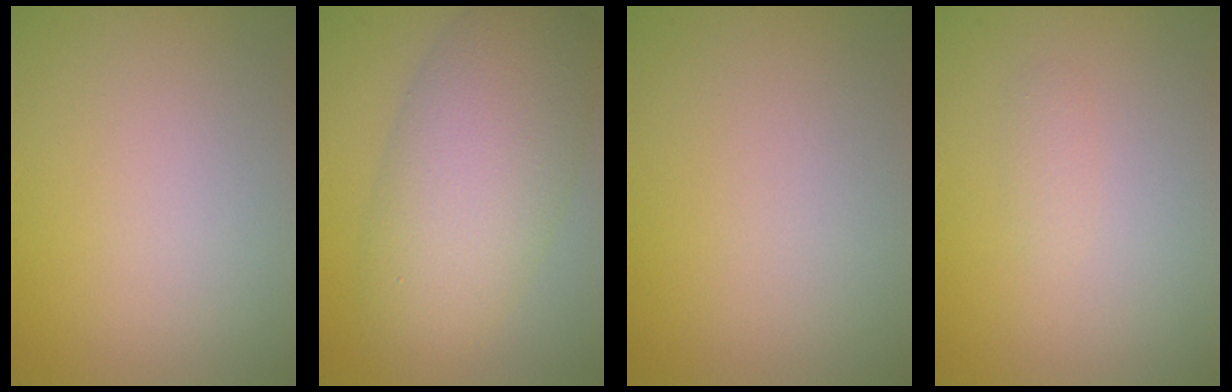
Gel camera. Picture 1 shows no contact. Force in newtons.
{"total": 8.9, "press": 8.9, "slide": 0.1}
{"total": 0.0}
{"total": 0.8, "press": 0.8, "slide": 0.0}